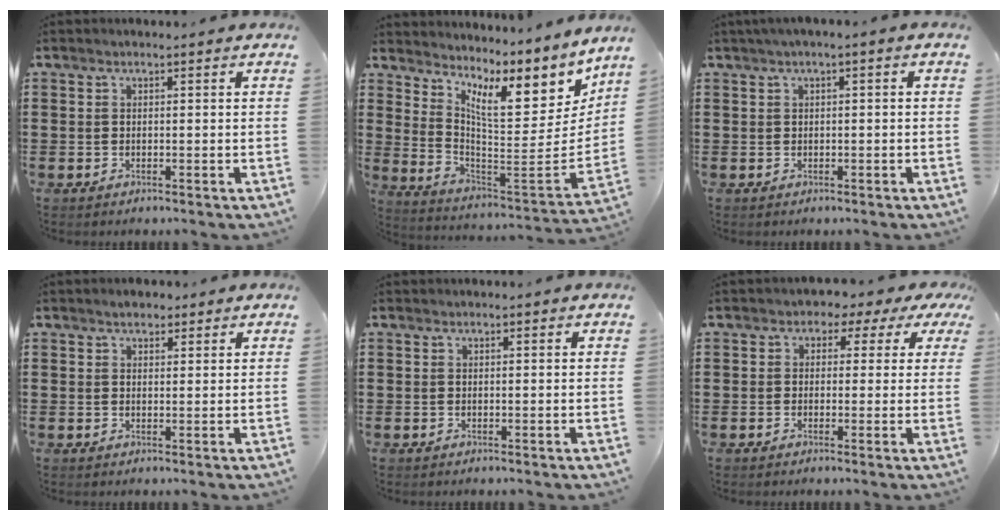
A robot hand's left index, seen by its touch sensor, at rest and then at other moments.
{"total": 10.1, "force": [7.5, 2.7, 6.3], "torque": [-0.115, -0.078, 0.119]}
{"total": 1.3, "force": [-0.6, 0.2, 1.1], "torque": [-0.018, -0.003, -0.011]}
{"total": 1.8, "force": [1.6, 0.7, 0.4], "torque": [-0.004, 0.004, 0.029]}
{"total": 0.0}
{"total": 1.9, "force": [-0.1, 1.8, 0.7], "torque": [-0.018, 0.004, -0.011]}